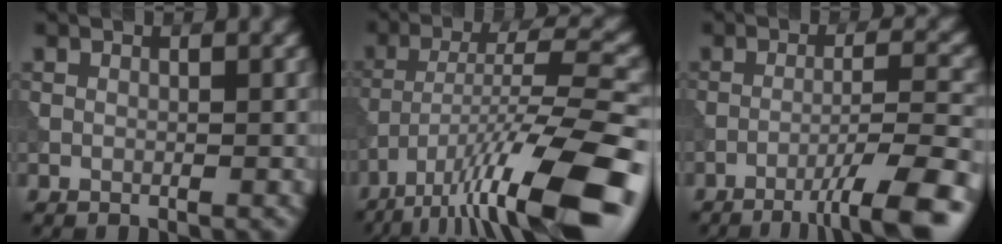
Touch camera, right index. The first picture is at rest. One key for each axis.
{"total": 14.7, "fx": -8.7, "fy": 3.2, "fz": 11.4, "tx": -0.200, "ty": 0.003, "tz": -0.144}
{"total": 7.8, "fx": -4.9, "fy": 0.8, "fz": 6.1, "tx": -0.083, "ty": 0.017, "tz": -0.075}